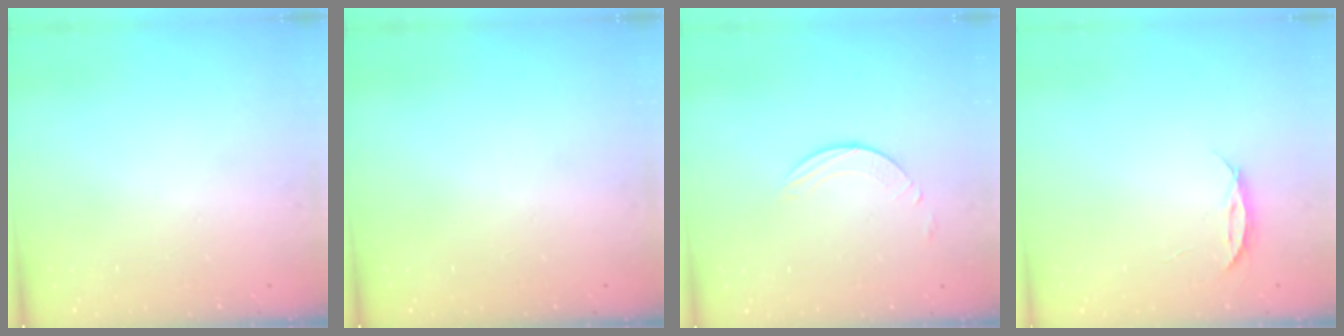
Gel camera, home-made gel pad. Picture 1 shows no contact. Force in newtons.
{"total": 0.0}
{"total": 3.2, "press": 3.2, "slide": 0.3}
{"total": 3.7, "press": 3.6, "slide": 0.4}